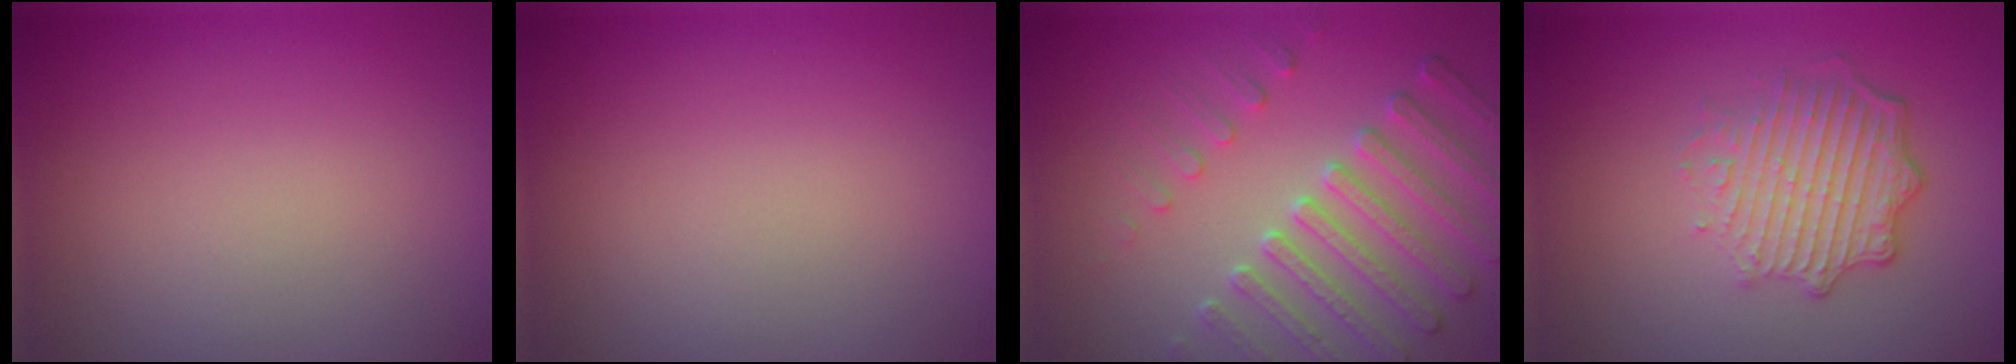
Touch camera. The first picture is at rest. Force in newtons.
{"total": 0.0}
{"total": 4.7, "press": 4.4, "slide": 1.7}
{"total": 5.0, "press": 3.5, "slide": 3.5}